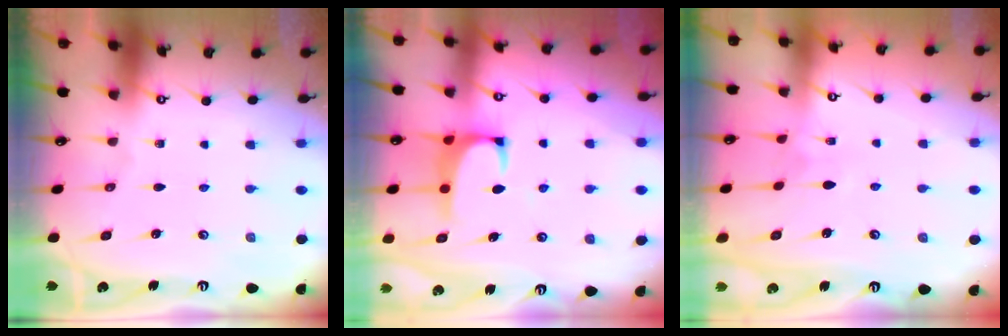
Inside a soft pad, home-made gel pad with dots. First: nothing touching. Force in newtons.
{"total": 0.9, "press": 0.7, "slide": 0.6}
{"total": 3.5, "press": 3.5, "slide": 0.3}